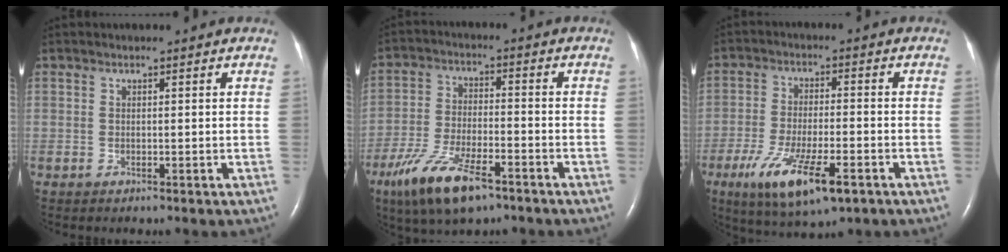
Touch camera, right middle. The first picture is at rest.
{"total": 11.9, "force": [-7.6, 3.5, 8.5], "torque": [-0.175, -0.019, -0.133]}
{"total": 11.8, "force": [-5.9, 2.8, 9.8], "torque": [-0.184, -0.026, -0.094]}